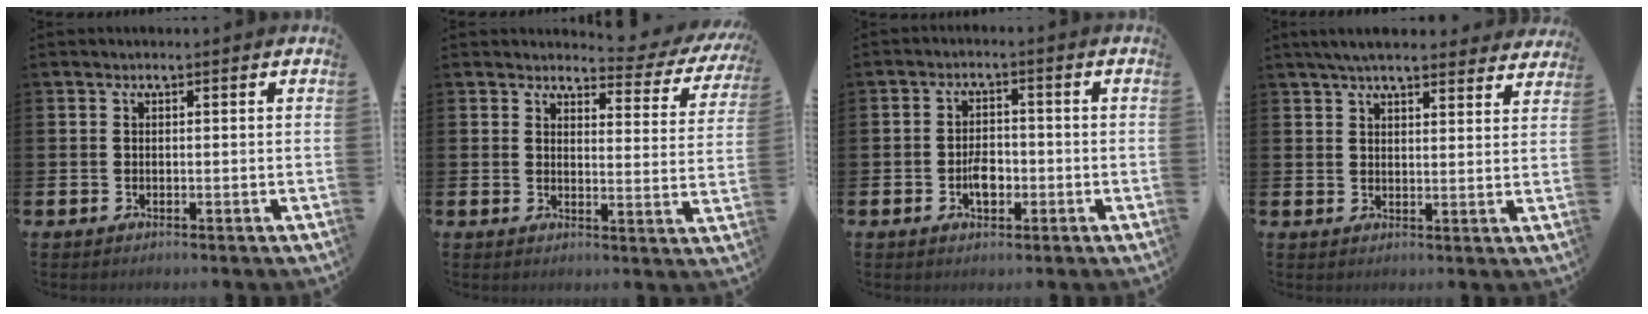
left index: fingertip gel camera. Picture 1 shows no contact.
{"total": 3.1, "force": [2.7, 1.3, 0.7], "torque": [-0.012, -0.026, 0.039]}
{"total": 3.4, "force": [-1.0, 2.0, 2.6], "torque": [-0.047, 0.004, -0.017]}
{"total": 5.4, "force": [5.1, 0.9, 1.8], "torque": [-0.043, -0.014, 0.093]}